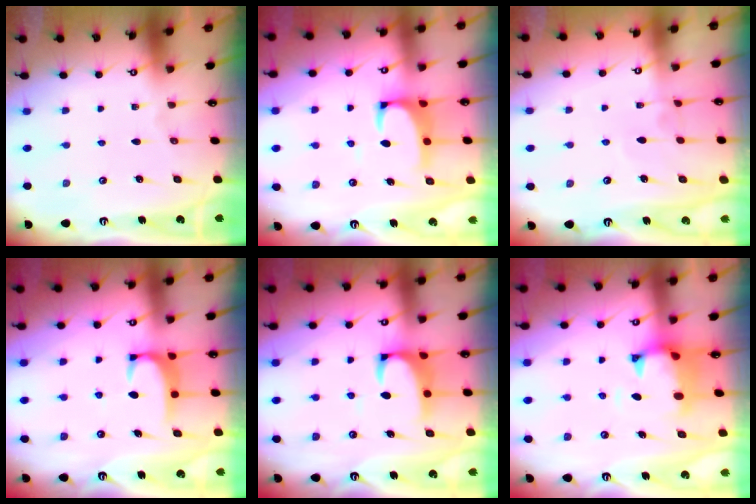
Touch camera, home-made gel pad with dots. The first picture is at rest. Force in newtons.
{"total": 2.5, "press": 2.2, "slide": 1.1}
{"total": 3.5, "press": 3.4, "slide": 0.5}
{"total": 2.0, "press": 2.0, "slide": 0.6}
{"total": 2.3, "press": 2.1, "slide": 1.0}
{"total": 1.3, "press": 0.1, "slide": 1.2}